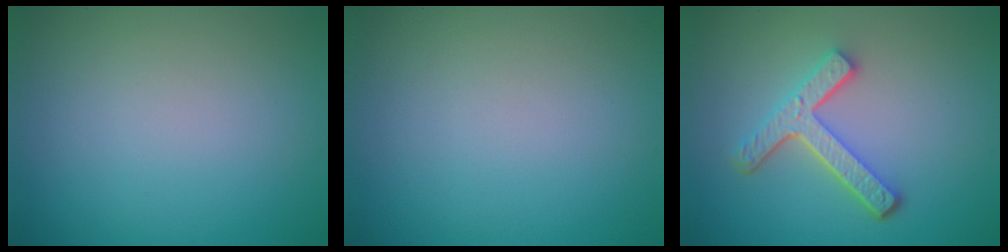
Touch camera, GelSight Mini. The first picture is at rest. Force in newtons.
{"total": 0.0}
{"total": 4.3, "press": 3.3, "slide": 2.7}